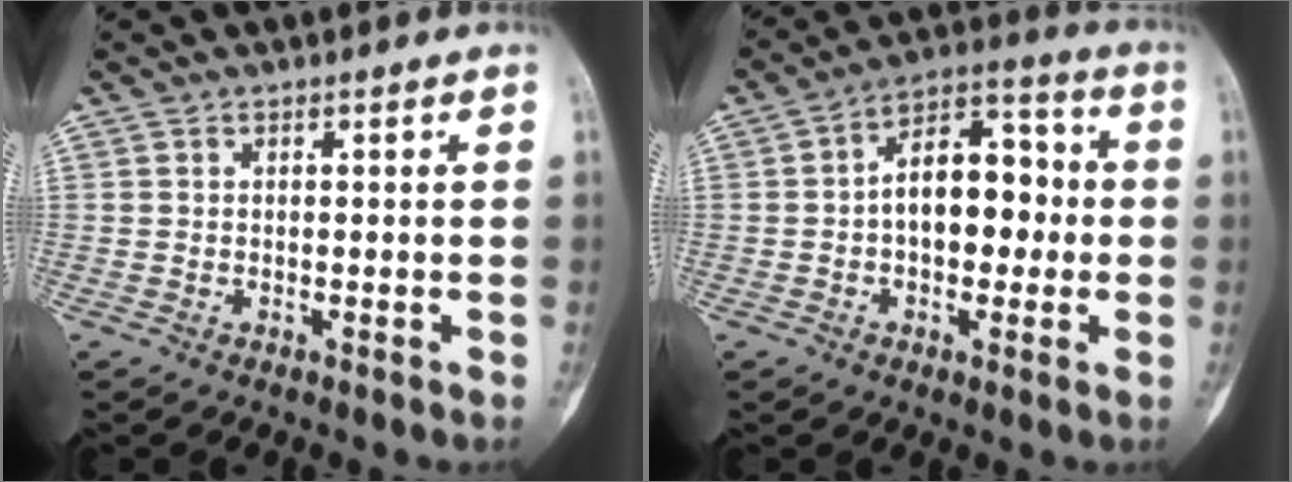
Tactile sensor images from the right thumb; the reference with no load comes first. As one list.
[{"total": 12.8, "force": [-0.3, 8.0, 10.0], "torque": [-0.118, 0.039, -0.013]}]